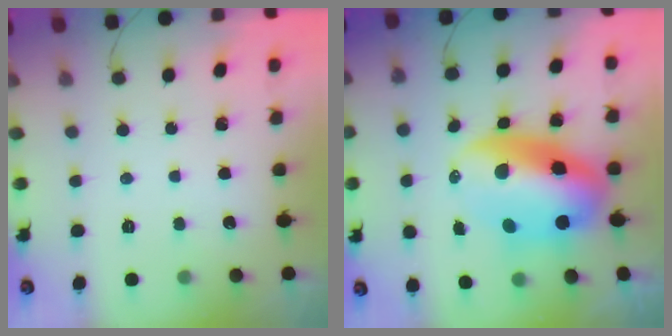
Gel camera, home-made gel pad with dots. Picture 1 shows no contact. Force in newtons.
{"total": 15.6, "press": 15.2, "slide": 3.9}